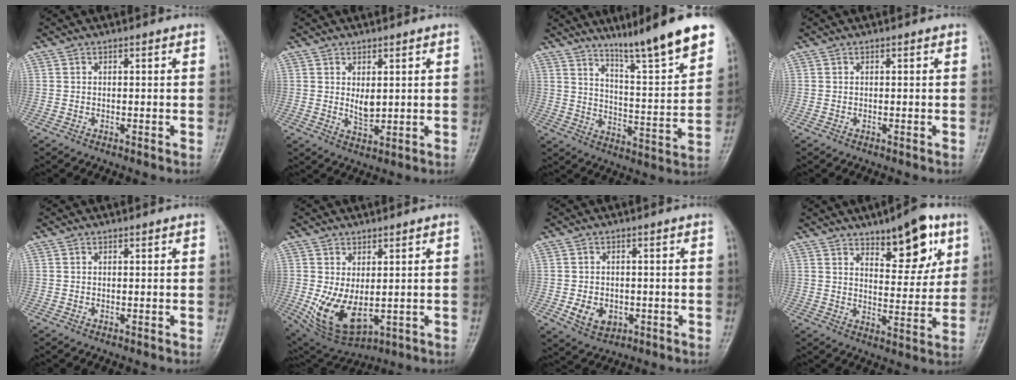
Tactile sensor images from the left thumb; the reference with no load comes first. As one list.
[{"total": 3.5, "force": [0.9, 1.8, 2.8], "torque": [-0.041, -0.015, 0.022]}, {"total": 17.0, "force": [12.8, 1.1, 11.1], "torque": [-0.145, -0.078, 0.199]}, {"total": 0.0}, {"total": 0.0}, {"total": 10.4, "force": [-0.7, 5.8, 8.6], "torque": [-0.150, -0.013, 0.015]}, {"total": 5.5, "force": [-1.4, 4.2, 3.3], "torque": [-0.045, 0.002, -0.014]}, {"total": 12.8, "force": [7.2, 5.1, 9.3], "torque": [-0.098, -0.038, 0.107]}]